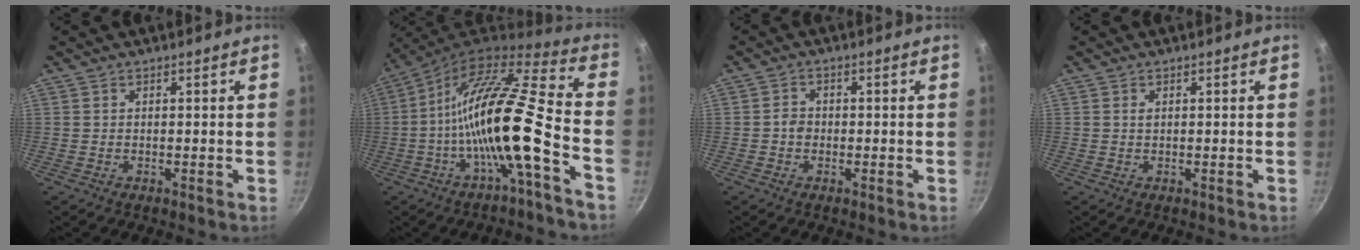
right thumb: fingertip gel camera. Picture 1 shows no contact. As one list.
[{"total": 17.1, "force": [-5.5, 2.4, 16.0], "torque": [-0.269, 0.041, -0.110]}, {"total": 2.1, "force": [-0.4, 1.8, 1.0], "torque": [-0.010, 0.012, -0.010]}, {"total": 0.6, "force": [0.2, 0.3, 0.4], "torque": [-0.008, 0.000, 0.004]}]